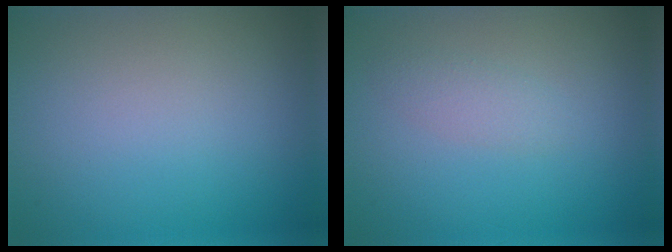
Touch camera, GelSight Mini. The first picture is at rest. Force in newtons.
{"total": 1.3, "press": 1.3, "slide": 0.0}